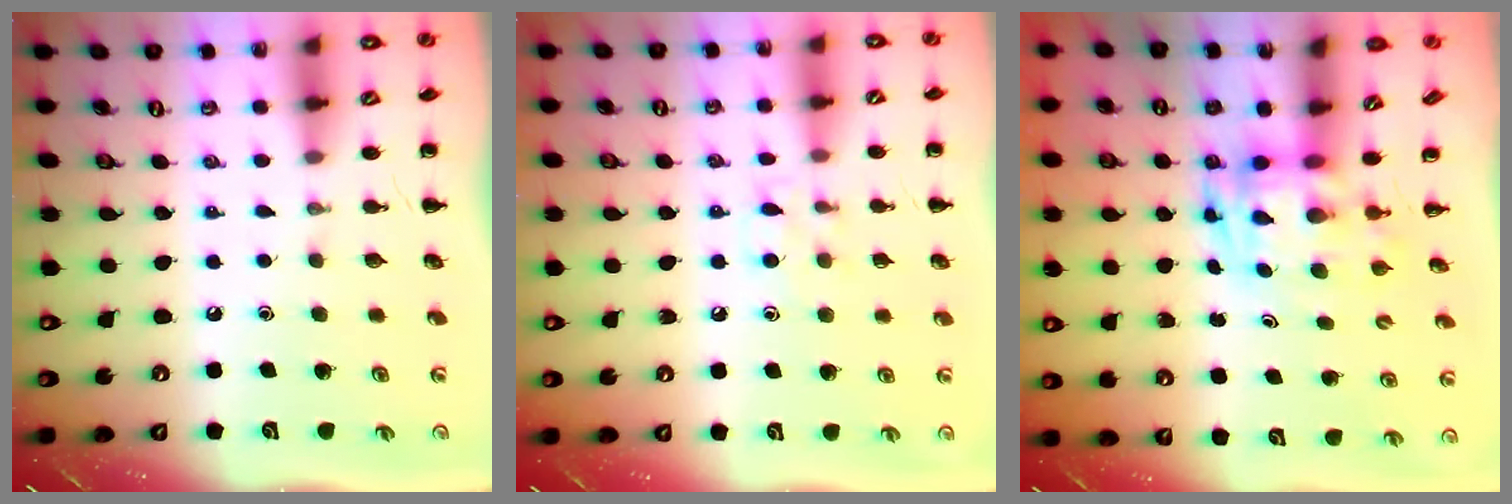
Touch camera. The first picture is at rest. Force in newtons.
{"total": 6.5, "press": 6.2, "slide": 1.9}
{"total": 3.6, "press": 3.5, "slide": 0.7}